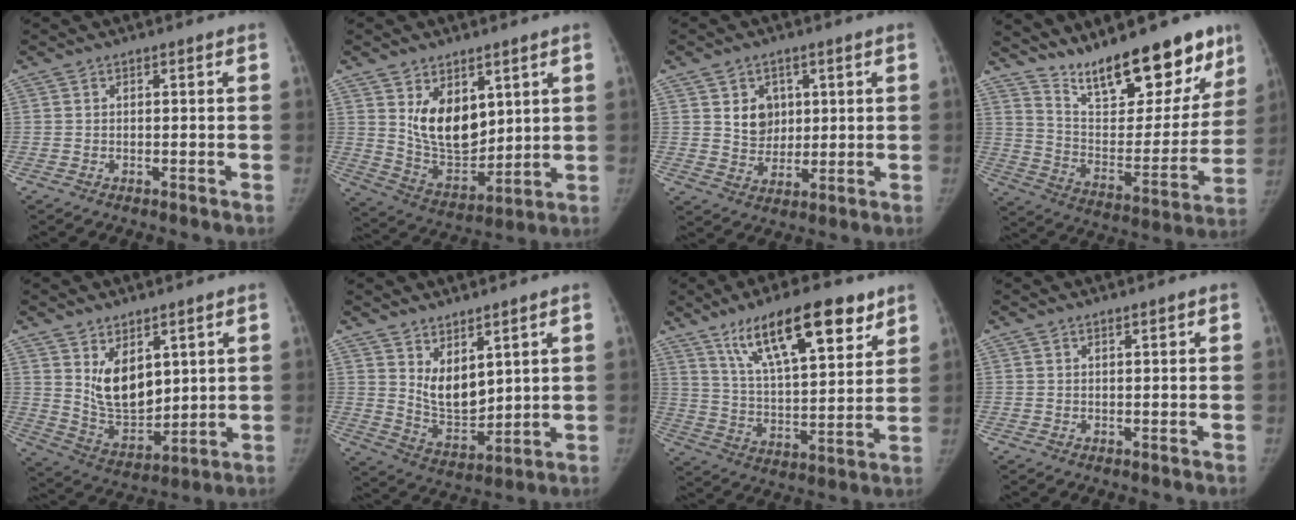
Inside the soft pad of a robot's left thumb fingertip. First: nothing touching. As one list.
[{"total": 12.9, "force": [4.8, 8.0, 8.9], "torque": [-0.108, -0.045, 0.107]}, {"total": 6.5, "force": [2.1, 5.5, 3.0], "torque": [-0.018, -0.013, 0.042]}, {"total": 23.6, "force": [17.6, 8.0, 13.5], "torque": [-0.148, -0.094, 0.283]}, {"total": 11.1, "force": [4.3, 6.7, 7.8], "torque": [-0.098, -0.043, 0.098]}, {"total": 8.6, "force": [4.5, 4.4, 5.9], "torque": [-0.075, -0.050, 0.098]}, {"total": 19.8, "force": [12.2, 6.5, 14.2], "torque": [-0.204, -0.042, 0.213]}, {"total": 0.8, "force": [0.6, 0.1, 0.5], "torque": [-0.007, -0.003, 0.011]}]